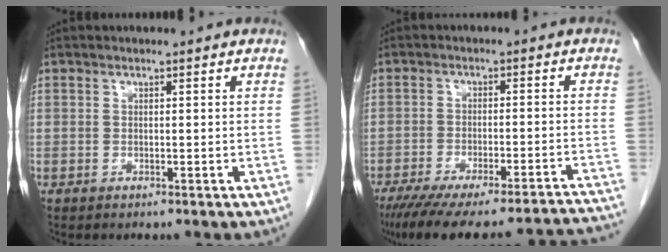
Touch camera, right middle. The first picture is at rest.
{"total": 24.6, "force": [-22.6, 1.6, 9.5], "torque": [-0.107, -0.024, -0.291]}